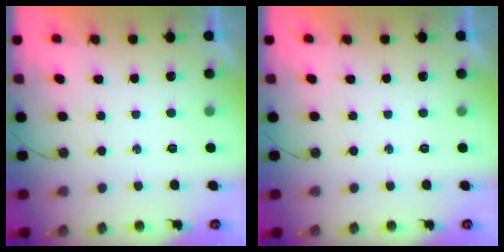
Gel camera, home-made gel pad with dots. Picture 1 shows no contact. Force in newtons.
{"total": 0.0}